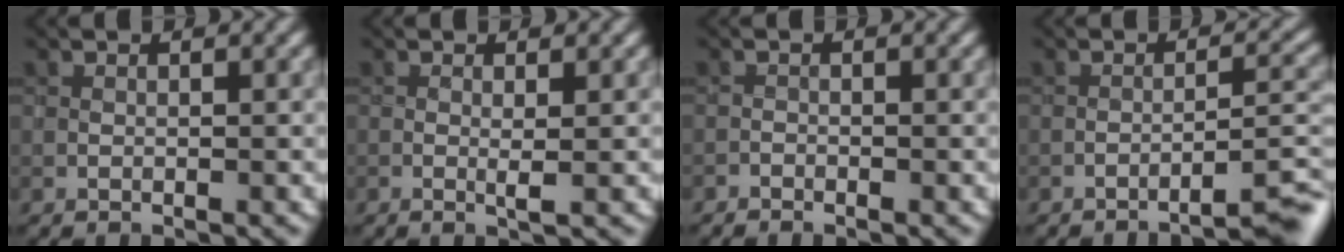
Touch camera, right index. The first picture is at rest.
{"total": 1.1, "force": [0.0, 0.0, 1.1], "torque": [-0.020, -0.003, -0.002]}
{"total": 0.6, "force": [-0.6, 0.1, -0.1], "torque": [0.004, 0.000, -0.015]}
{"total": 4.2, "force": [-3.2, 0.4, 2.7], "torque": [-0.027, 0.018, -0.050]}